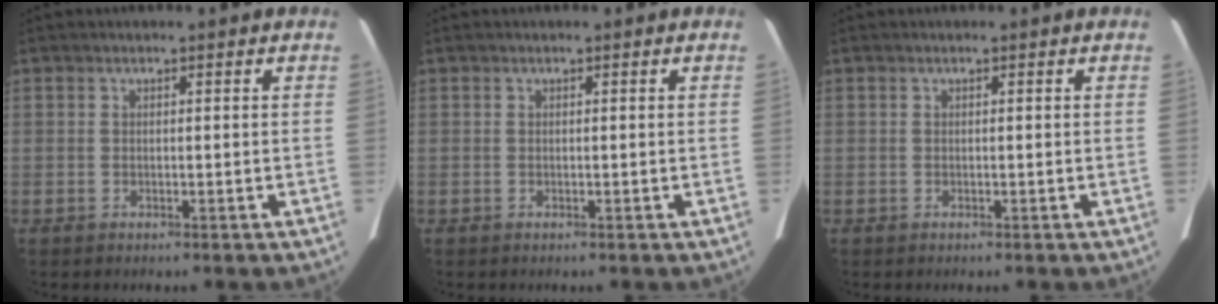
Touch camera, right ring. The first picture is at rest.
{"total": 0.0}
{"total": 0.0}